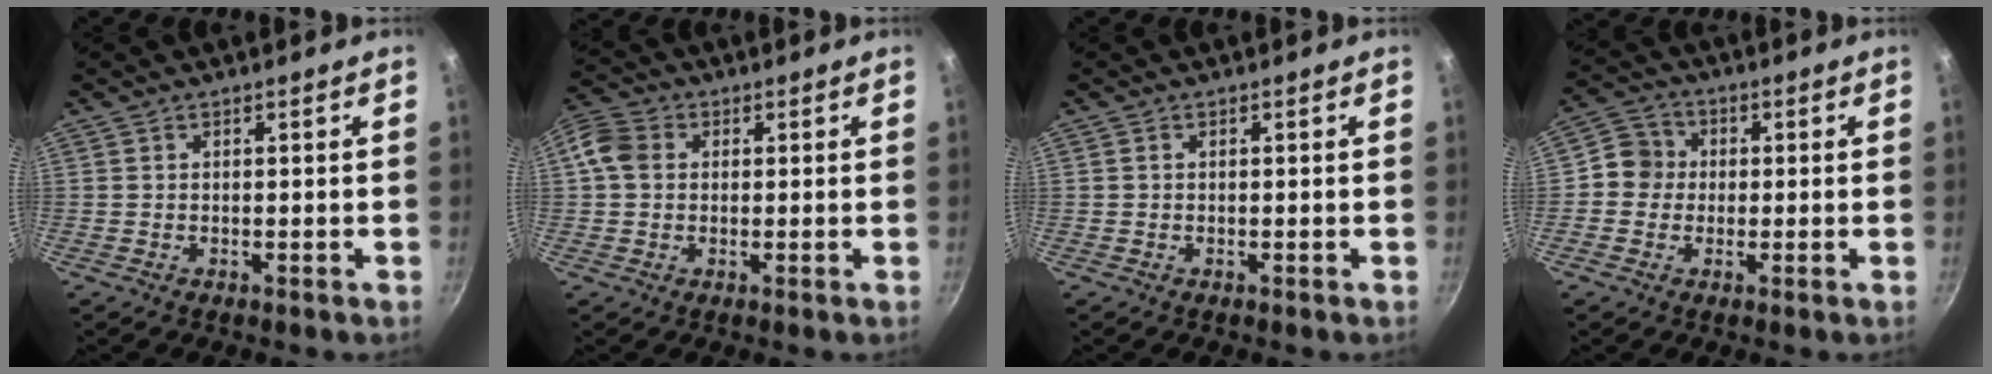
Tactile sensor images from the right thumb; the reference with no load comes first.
{"total": 7.2, "force": [0.9, 5.9, 4.0], "torque": [-0.070, 0.016, 0.002]}
{"total": 0.0}
{"total": 6.0, "force": [-0.1, 5.7, 2.0], "torque": [0.000, 0.013, -0.022]}